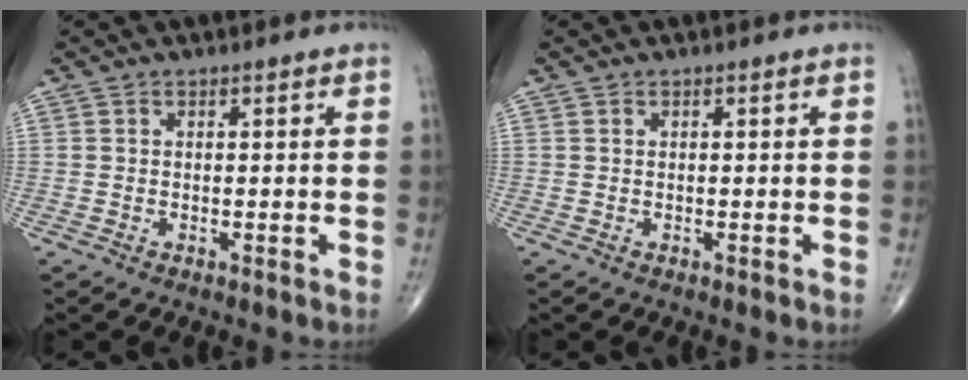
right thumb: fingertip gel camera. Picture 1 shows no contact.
{"total": 0.0}